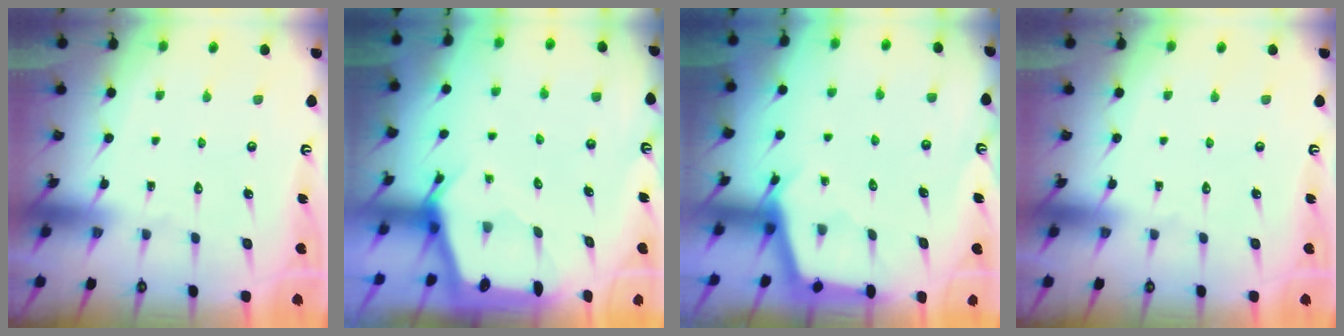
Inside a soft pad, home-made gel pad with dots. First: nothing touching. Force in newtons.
{"total": 2.4, "press": 2.4, "slide": 0.2}
{"total": 3.0, "press": 2.9, "slide": 0.3}
{"total": 0.0}